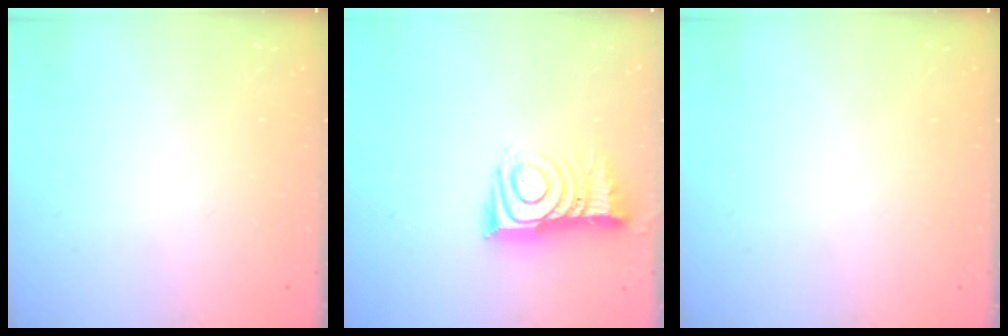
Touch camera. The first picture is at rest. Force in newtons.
{"total": 11.5, "press": 11.5, "slide": 0.9}
{"total": 0.0}